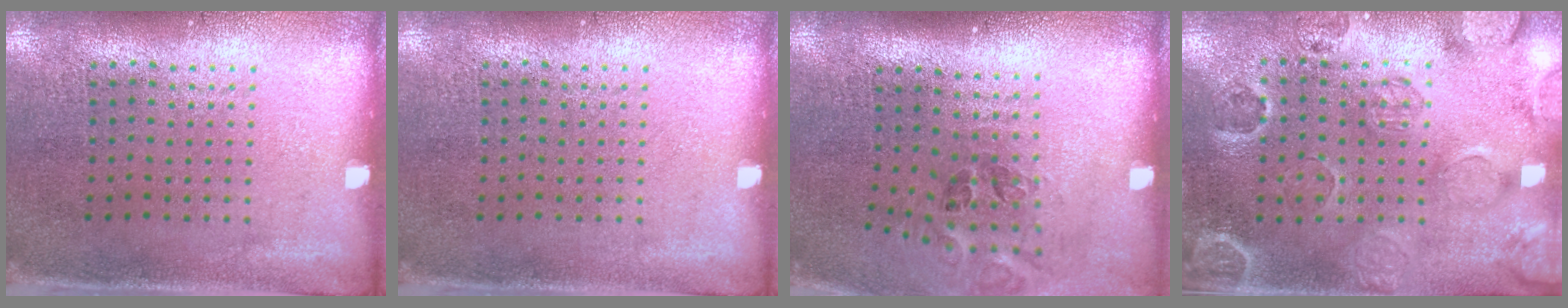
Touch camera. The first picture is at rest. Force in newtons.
{"total": 0.0}
{"total": 1.2, "press": 0.9, "slide": 0.7}
{"total": 2.5, "press": 2.2, "slide": 1.1}